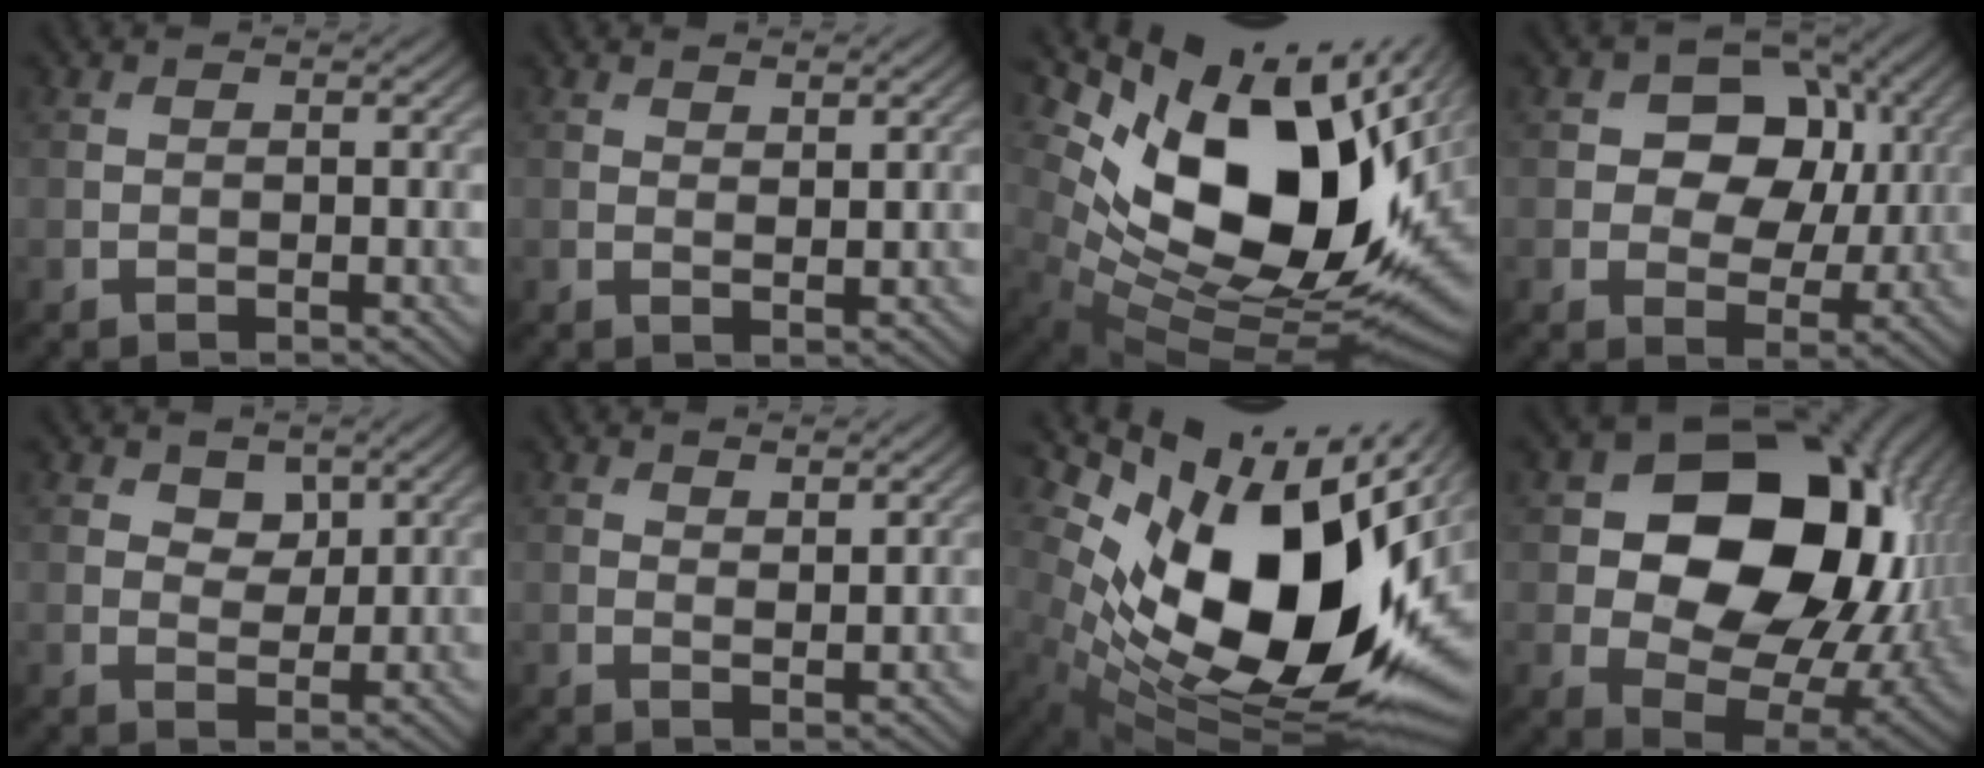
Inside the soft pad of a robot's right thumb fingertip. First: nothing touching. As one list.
[{"total": 1.3, "force": [1.1, 0.4, 0.6], "torque": [-0.015, -0.005, 0.022]}, {"total": 19.6, "force": [4.6, 10.9, 15.6], "torque": [-0.283, -0.026, 0.103]}, {"total": 9.3, "force": [1.9, 7.1, 5.8], "torque": [-0.085, 0.005, 0.014]}, {"total": 3.0, "force": [1.5, 2.1, 1.6], "torque": [-0.031, -0.008, 0.018]}, {"total": 1.6, "force": [1.3, 0.4, 0.8], "torque": [-0.017, -0.005, 0.028]}, {"total": 20.0, "force": [2.2, 10.8, 16.7], "torque": [-0.283, -0.040, 0.059]}, {"total": 18.0, "force": [3.1, 13.4, 11.7], "torque": [-0.180, -0.019, 0.073]}]